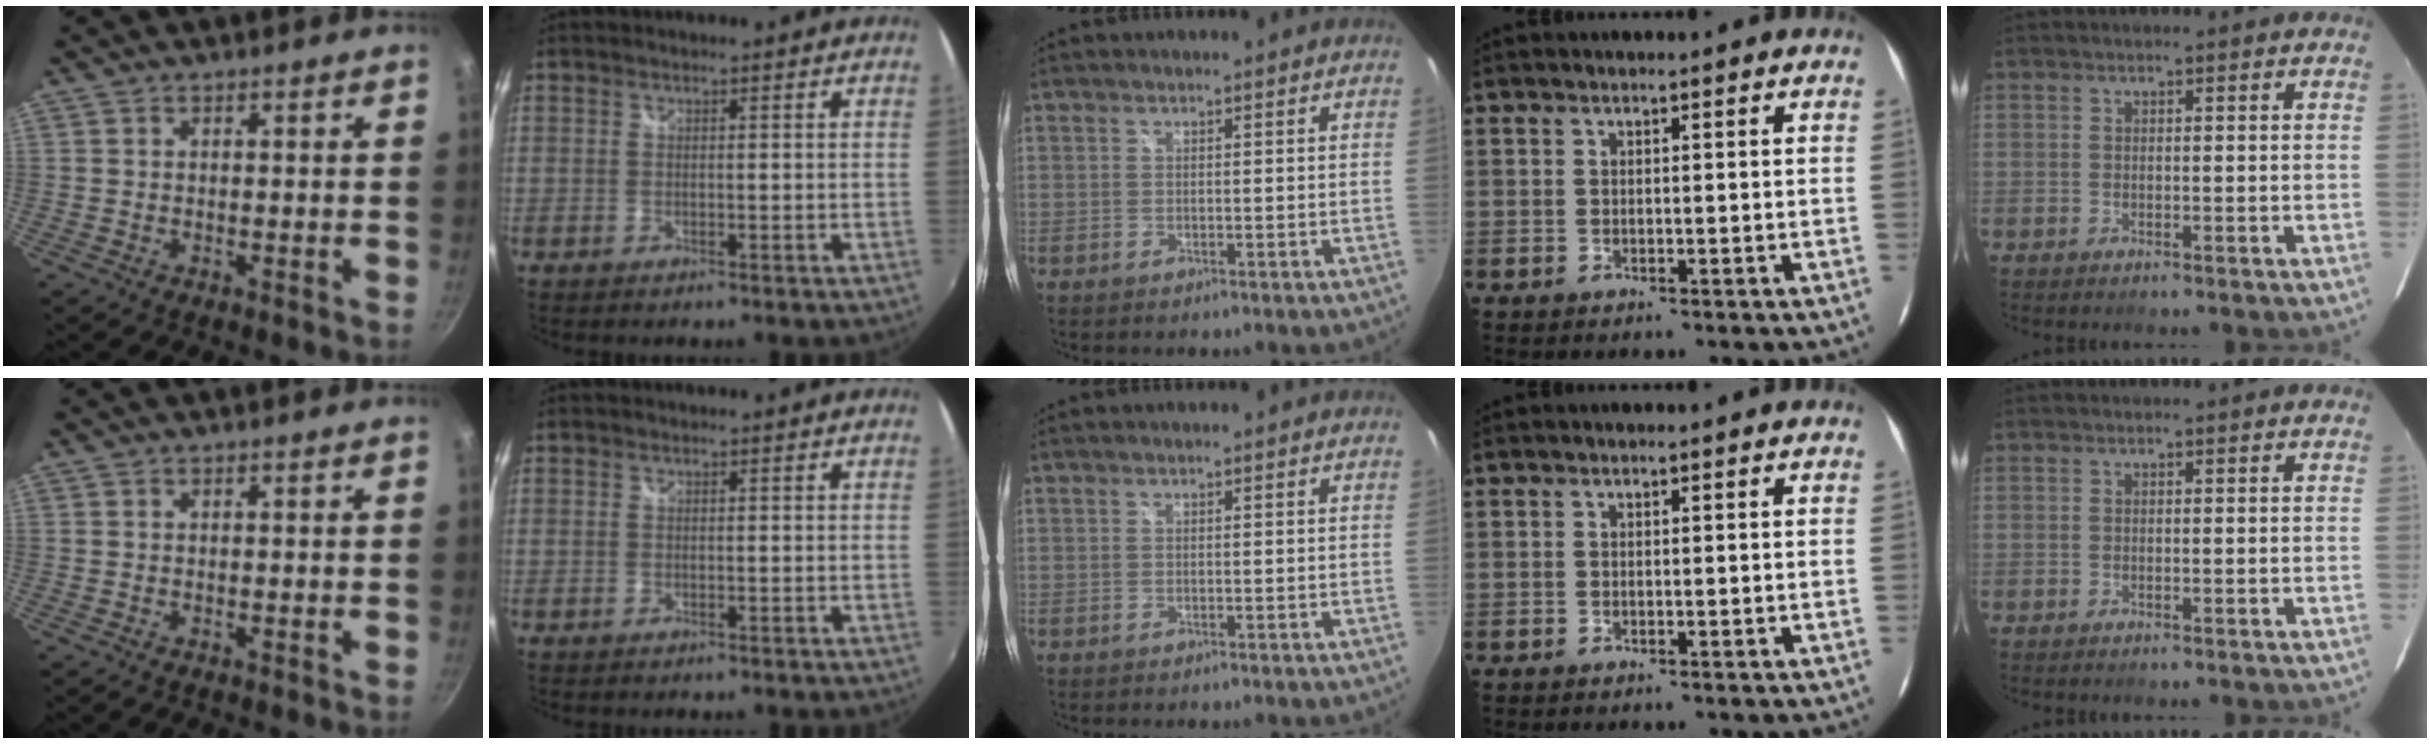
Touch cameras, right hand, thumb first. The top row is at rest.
{}